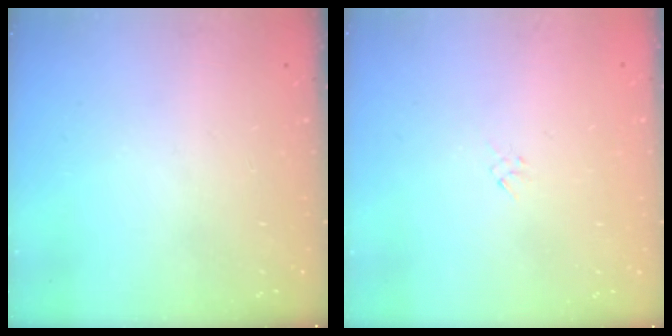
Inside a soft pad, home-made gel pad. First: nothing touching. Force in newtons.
{"total": 1.3, "press": 1.2, "slide": 0.5}